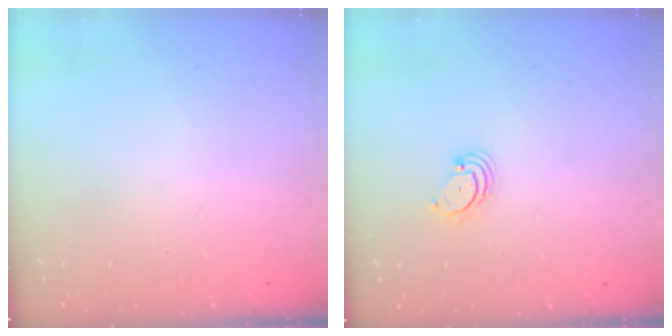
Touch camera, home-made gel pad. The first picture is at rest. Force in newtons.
{"total": 2.7, "press": 2.7, "slide": 0.3}